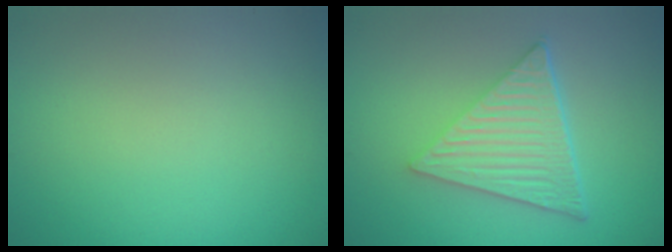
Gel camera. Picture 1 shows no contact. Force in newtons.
{"total": 6.8, "press": 4.5, "slide": 5.0}